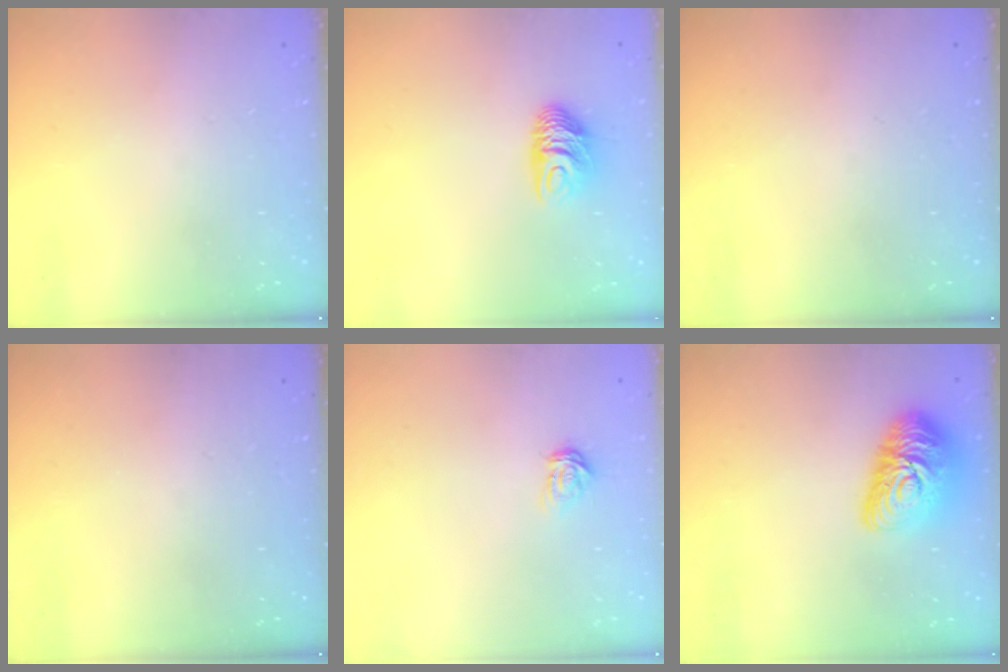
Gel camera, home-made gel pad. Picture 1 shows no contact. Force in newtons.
{"total": 7.4, "press": 7.4, "slide": 0.7}
{"total": 0.0}
{"total": 0.0}
{"total": 3.5, "press": 3.5, "slide": 0.3}
{"total": 14.9, "press": 14.9, "slide": 1.0}